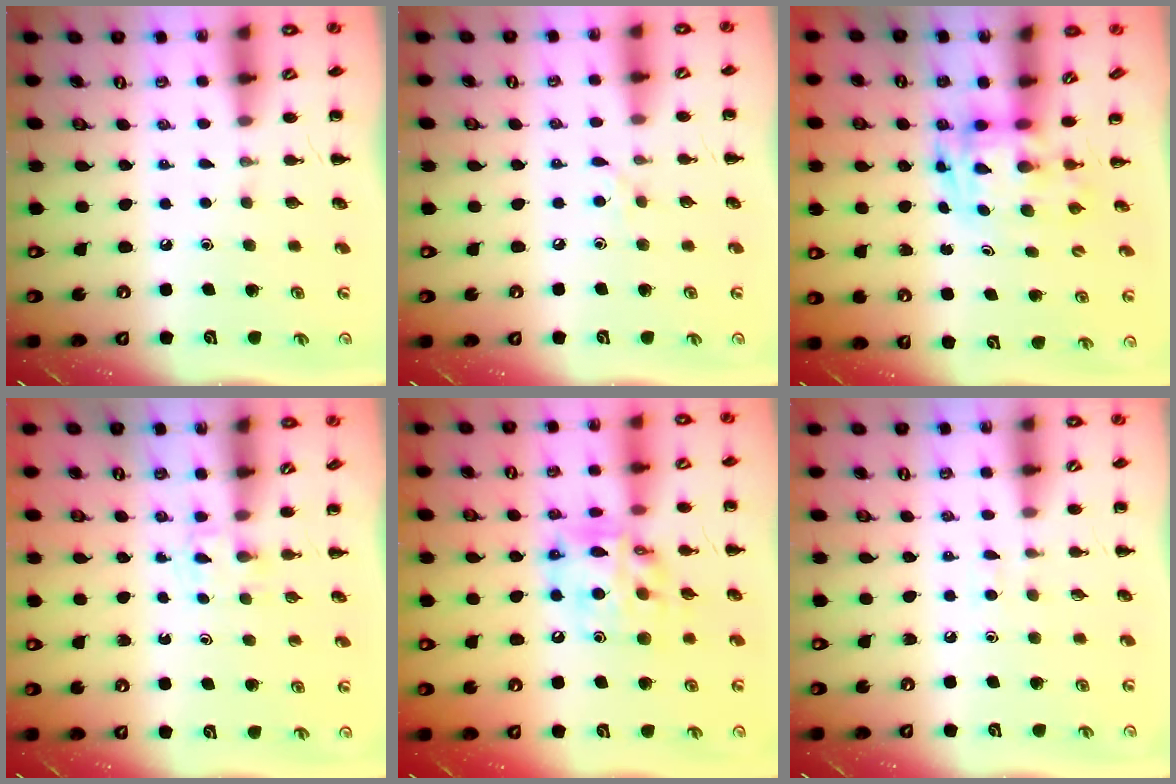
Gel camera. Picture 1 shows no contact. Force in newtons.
{"total": 4.7, "press": 4.3, "slide": 1.8}
{"total": 3.4, "press": 3.4, "slide": 0.6}
{"total": 2.3, "press": 2.1, "slide": 0.8}
{"total": 13.9, "press": 13.4, "slide": 3.6}
{"total": 3.9, "press": 3.6, "slide": 1.5}